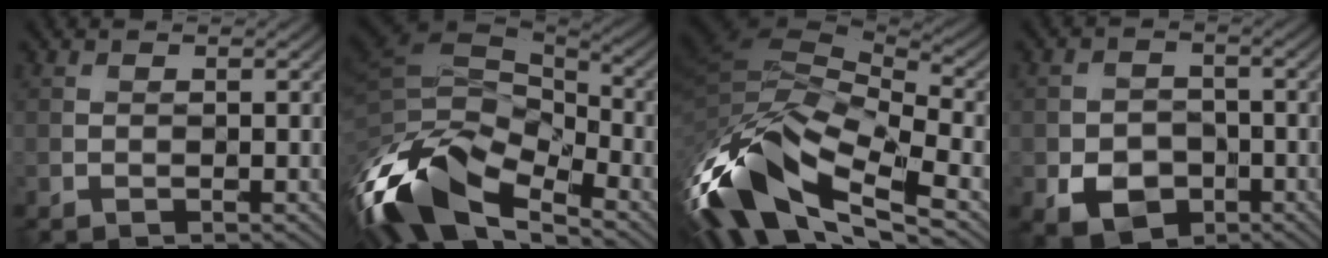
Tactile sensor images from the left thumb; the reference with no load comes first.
{"total": 16.4, "force": [-8.2, 8.2, 11.6], "torque": [-0.285, -0.038, -0.130]}
{"total": 16.3, "force": [-7.3, 7.2, 12.7], "torque": [-0.302, -0.018, -0.141]}
{"total": 5.6, "force": [-2.5, 4.1, 2.9], "torque": [-0.054, -0.011, -0.046]}